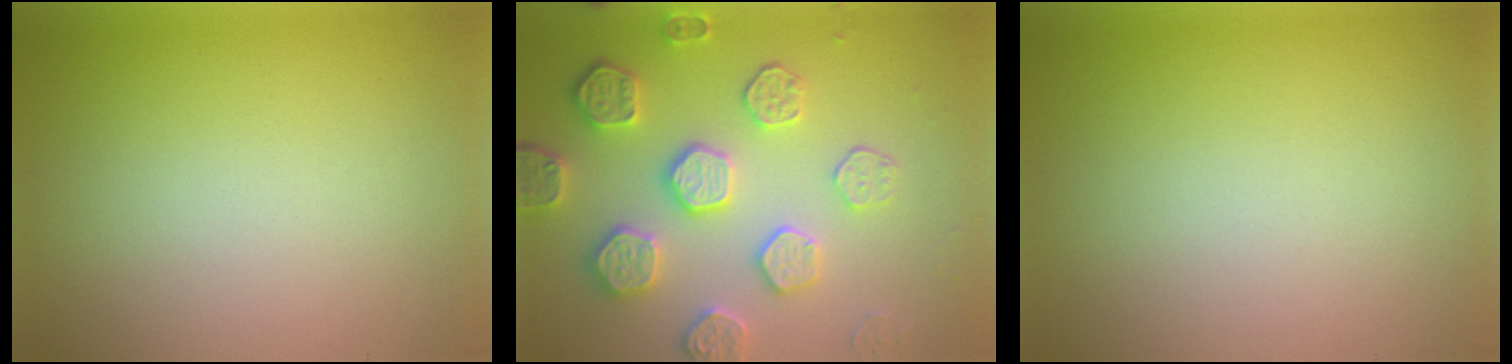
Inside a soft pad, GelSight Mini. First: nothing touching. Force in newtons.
{"total": 5.5, "press": 5.1, "slide": 2.2}
{"total": 0.0}